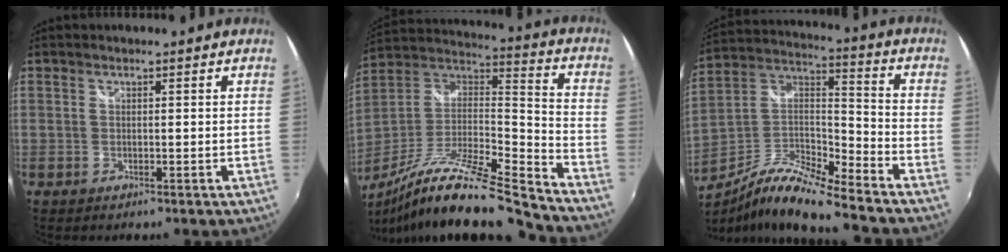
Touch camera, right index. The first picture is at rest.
{"total": 21.8, "force": [-17.0, 2.2, 13.5], "torque": [-0.241, -0.031, -0.298]}
{"total": 14.9, "force": [-11.9, 0.9, 8.9], "torque": [-0.173, -0.003, -0.236]}